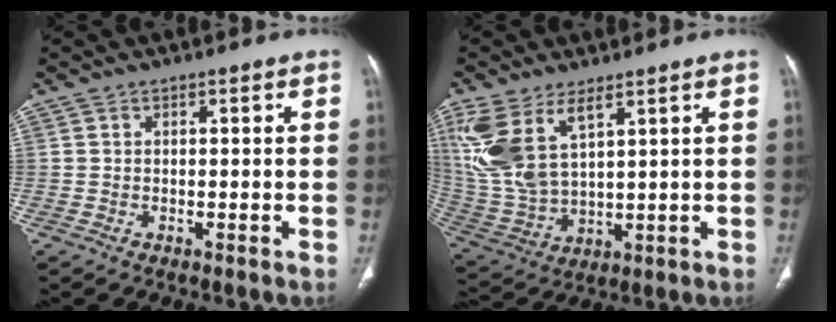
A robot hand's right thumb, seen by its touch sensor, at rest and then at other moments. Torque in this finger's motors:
{"motor_torque": [0.51, 2.04, 1.36, 1.10, 0.22]}